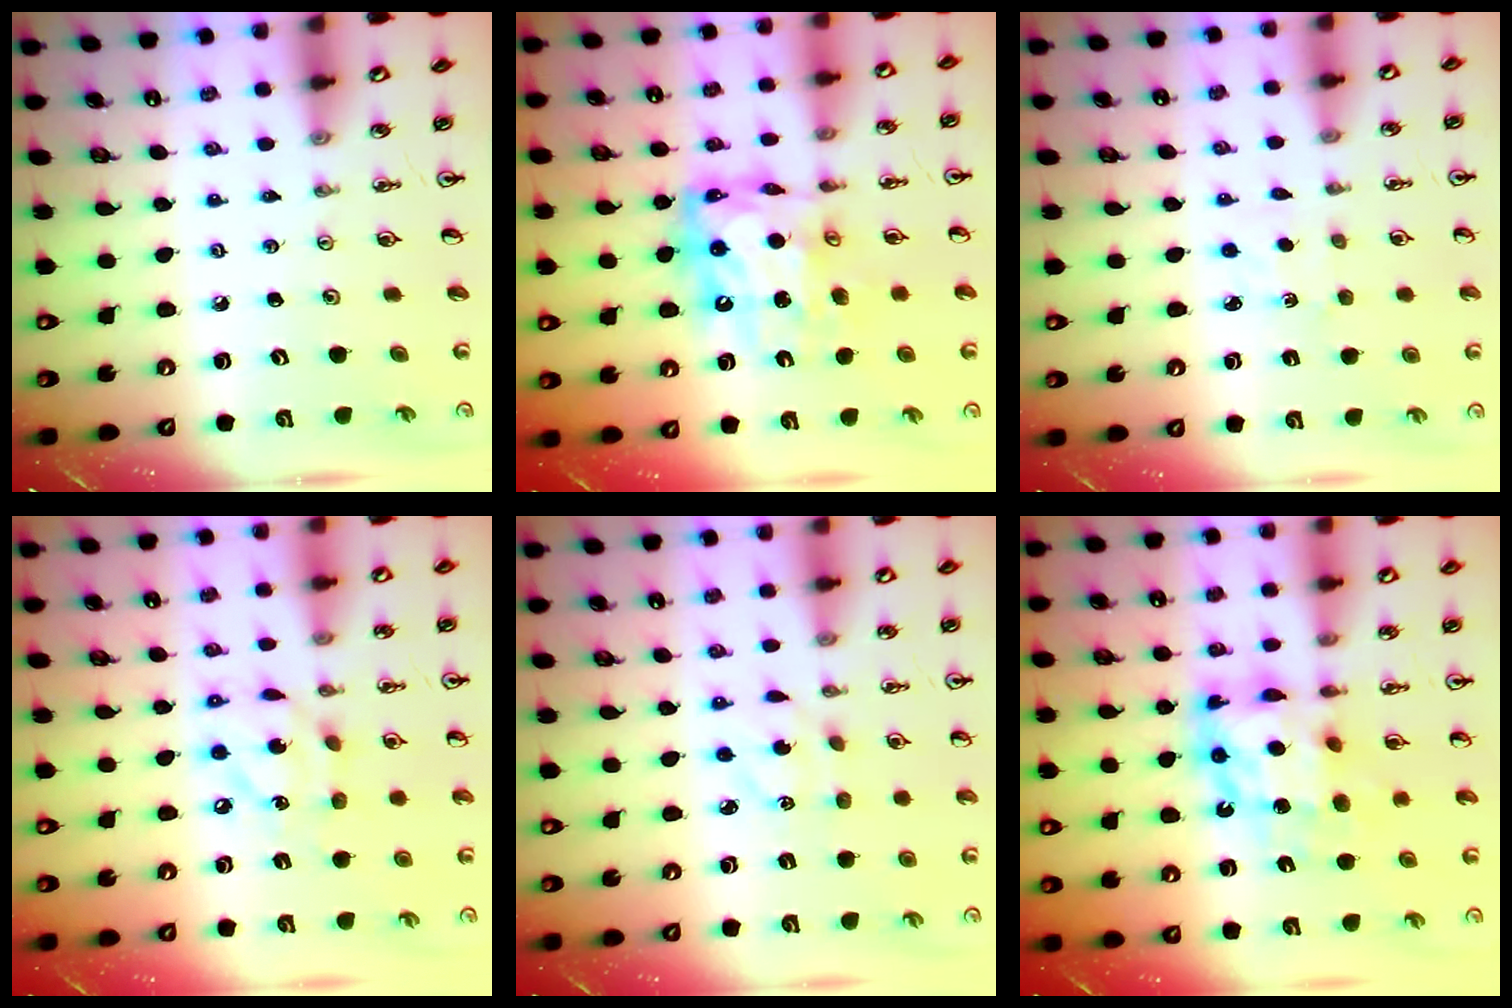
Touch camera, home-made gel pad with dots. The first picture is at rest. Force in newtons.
{"total": 13.2, "press": 13.1, "slide": 1.5}
{"total": 1.6, "press": 1.6, "slide": 0.3}
{"total": 11.2, "press": 11.2, "slide": 0.6}
{"total": 3.4, "press": 3.3, "slide": 0.7}
{"total": 12.7, "press": 12.7, "slide": 1.5}